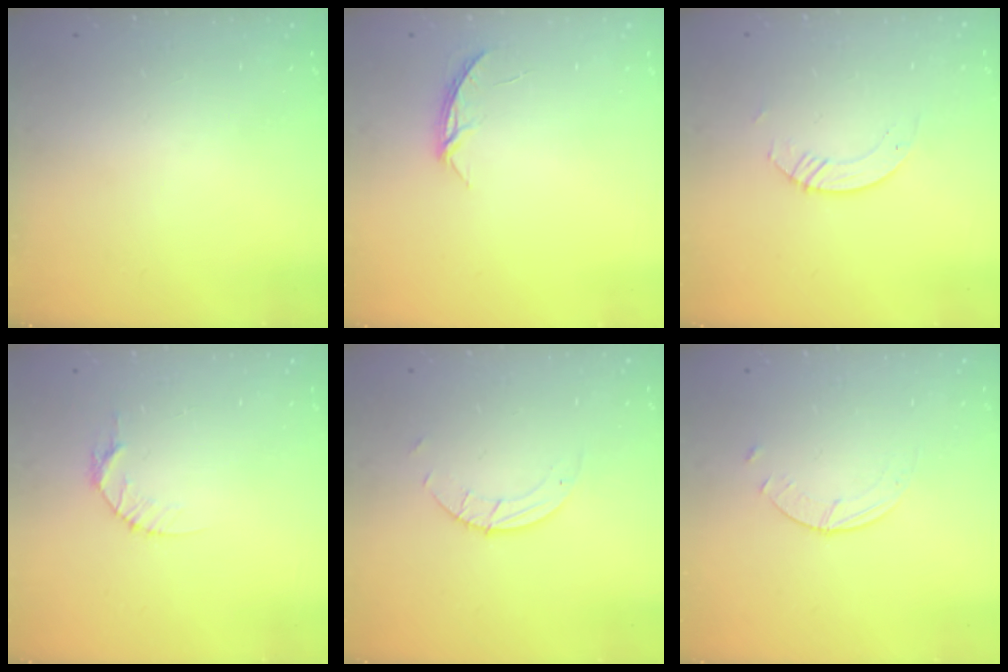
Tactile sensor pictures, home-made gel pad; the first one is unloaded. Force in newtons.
{"total": 4.0, "press": 4.0, "slide": 0.4}
{"total": 2.2, "press": 2.2, "slide": 0.2}
{"total": 5.3, "press": 5.2, "slide": 0.5}
{"total": 1.5, "press": 1.5, "slide": 0.1}
{"total": 0.9, "press": 0.9, "slide": 0.2}